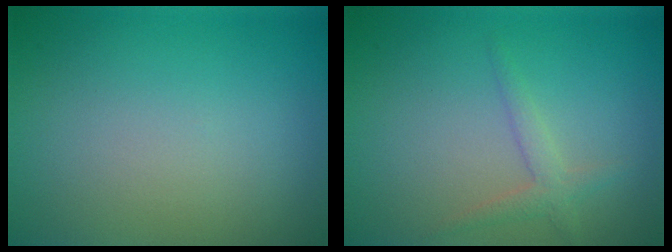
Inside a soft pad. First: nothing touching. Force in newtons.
{"total": 1.7, "press": 1.6, "slide": 0.1}